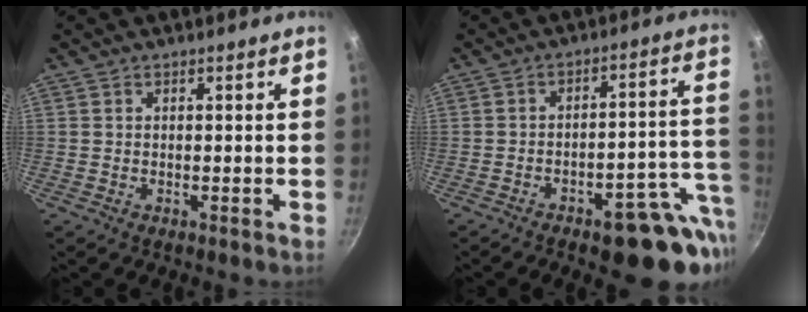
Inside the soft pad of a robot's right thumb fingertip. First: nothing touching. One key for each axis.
{"total": 15.9, "fx": -7.6, "fy": 6.5, "fz": 12.4, "tx": -0.101, "ty": 0.051, "tz": -0.094}